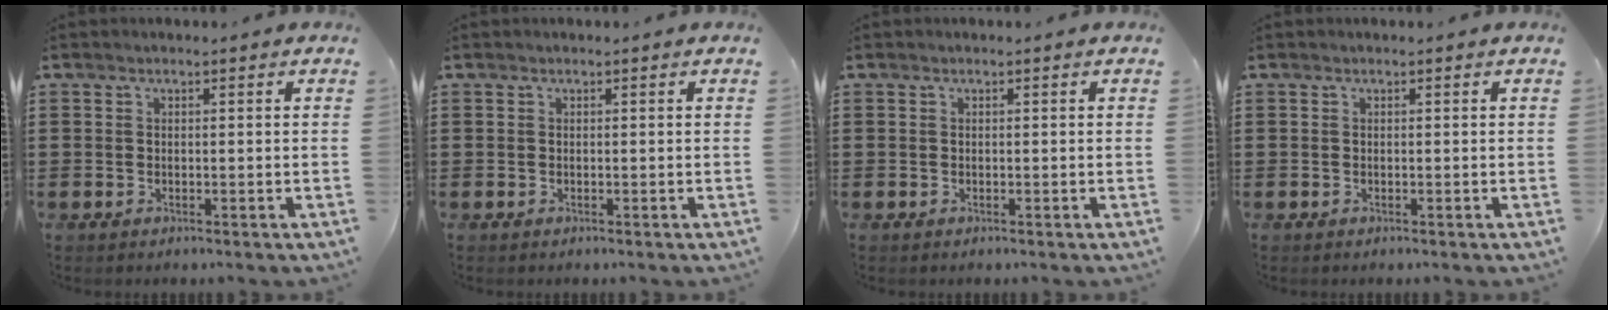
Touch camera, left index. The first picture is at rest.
{"total": 0.0}
{"total": 0.0}
{"total": 0.0}